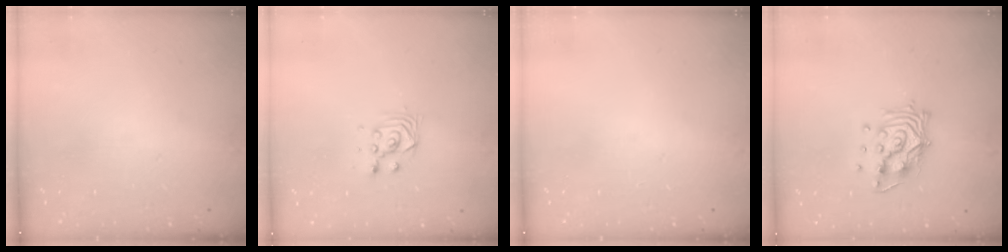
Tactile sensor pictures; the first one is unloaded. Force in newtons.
{"total": 2.8, "press": 2.8, "slide": 0.2}
{"total": 0.0}
{"total": 12.4, "press": 12.4, "slide": 1.0}